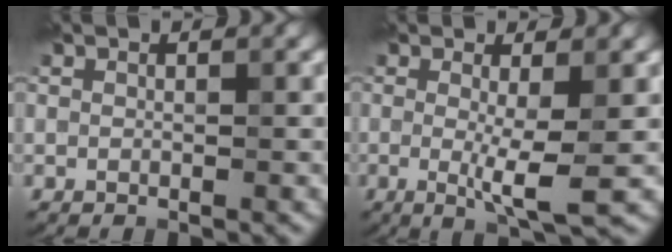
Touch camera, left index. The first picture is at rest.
{"total": 4.1, "force": [-0.3, 0.5, 4.0], "torque": [-0.069, -0.015, -0.004]}